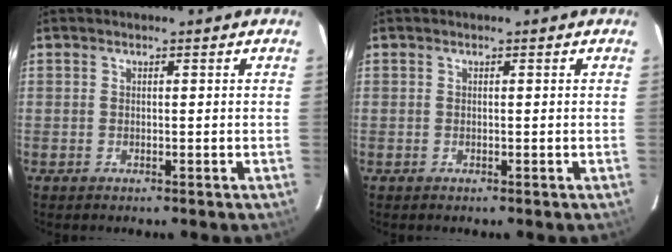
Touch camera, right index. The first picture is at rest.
{"total": 0.0}